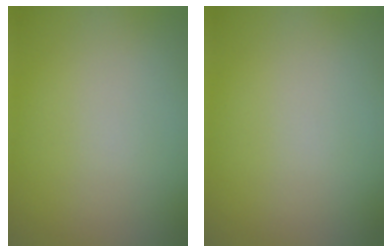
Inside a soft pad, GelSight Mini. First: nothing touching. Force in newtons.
{"total": 0.0}